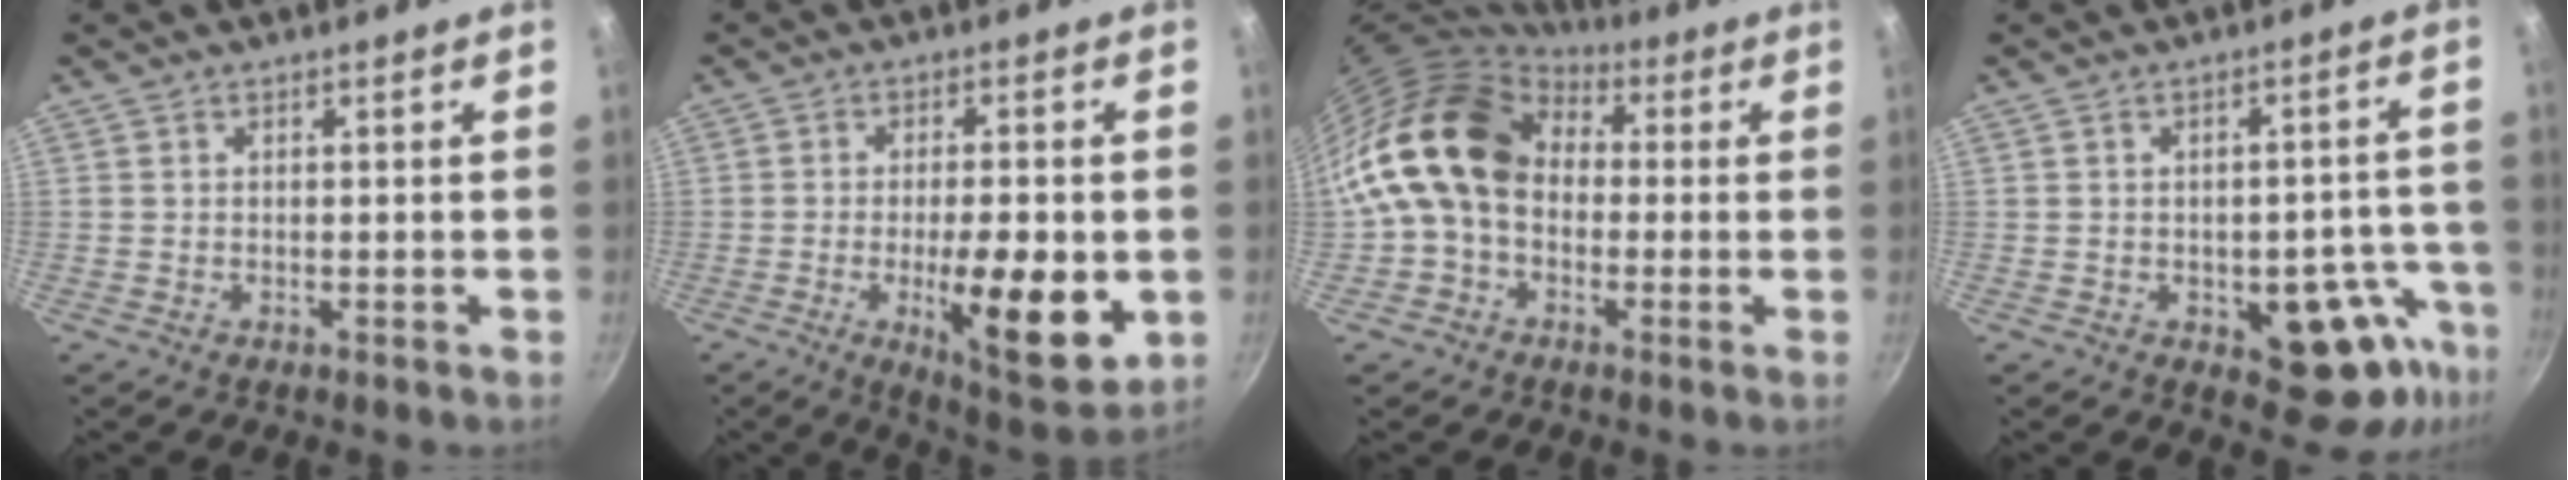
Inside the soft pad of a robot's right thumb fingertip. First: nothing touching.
{"total": 14.7, "force": [-3.3, 4.6, 13.6], "torque": [-0.192, -0.005, -0.044]}
{"total": 15.5, "force": [0.8, 11.7, 10.2], "torque": [-0.157, 0.034, -0.006]}
{"total": 12.9, "force": [-4.9, 7.0, 9.6], "torque": [-0.045, 0.026, -0.058]}